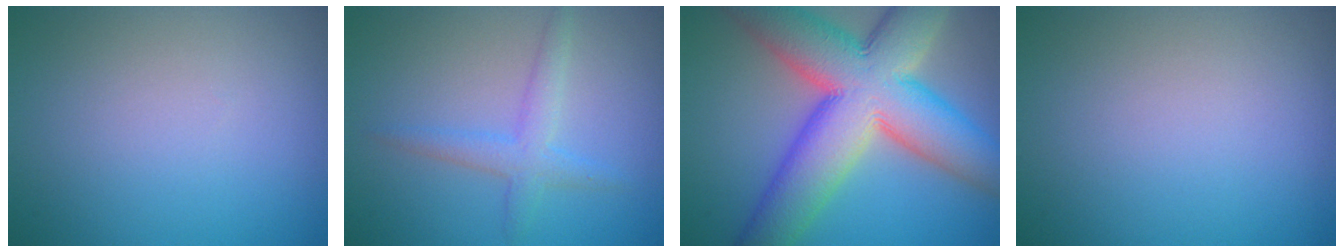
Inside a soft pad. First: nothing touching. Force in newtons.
{"total": 2.4, "press": 2.4, "slide": 0.2}
{"total": 14.3, "press": 14.2, "slide": 0.6}
{"total": 0.0}